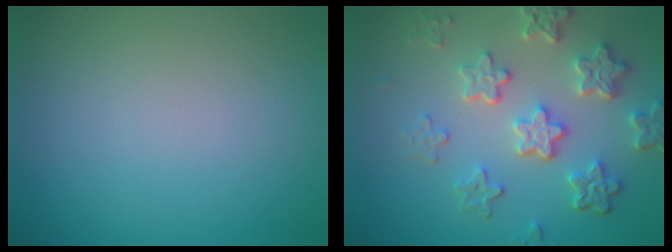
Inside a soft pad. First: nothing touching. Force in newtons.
{"total": 6.0, "press": 4.5, "slide": 4.0}